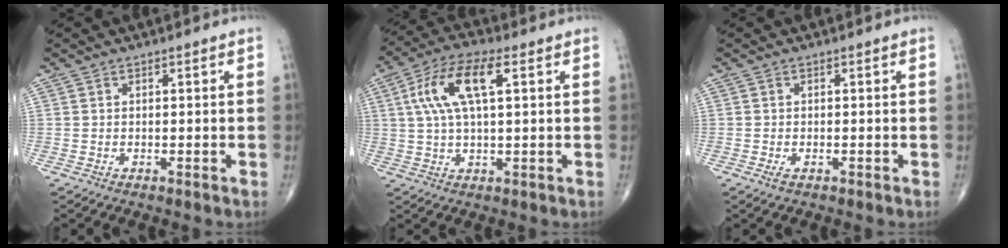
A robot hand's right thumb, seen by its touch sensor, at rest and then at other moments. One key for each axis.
{"total": 11.4, "fx": 3.1, "fy": 4.2, "fz": 10.2, "tx": -0.212, "ty": 0.019, "tz": 0.056}
{"total": 1.1, "fx": -0.6, "fy": 0.5, "fz": 0.8, "tx": -0.016, "ty": 0.000, "tz": -0.009}